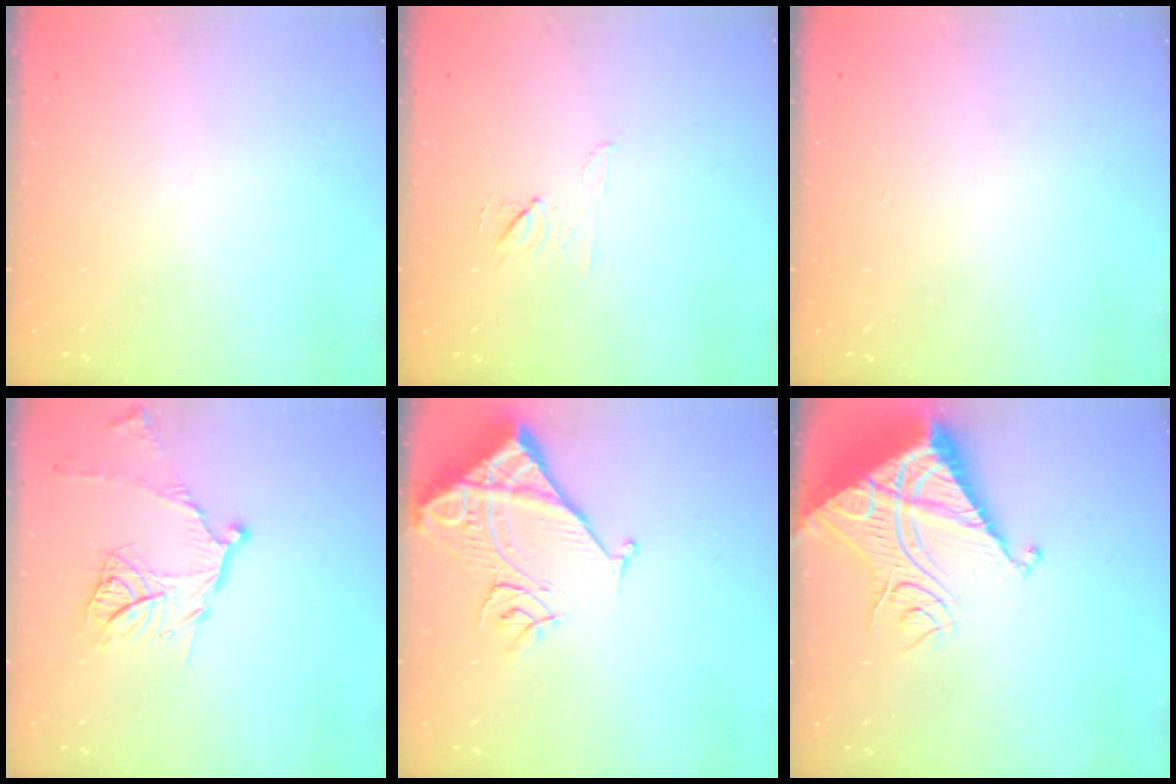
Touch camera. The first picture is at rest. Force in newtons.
{"total": 5.9, "press": 5.9, "slide": 0.9}
{"total": 1.5, "press": 1.5, "slide": 0.1}
{"total": 12.4, "press": 12.4, "slide": 1.0}
{"total": 12.1, "press": 12.0, "slide": 1.6}
{"total": 17.4, "press": 17.3, "slide": 2.1}